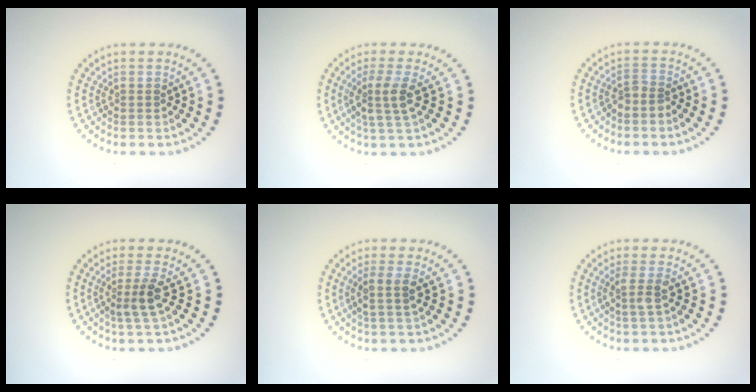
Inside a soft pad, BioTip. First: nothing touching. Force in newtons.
{"total": 2.8, "press": 2.2, "slide": 1.7}
{"total": 1.5, "press": 1.1, "slide": 1.0}
{"total": 2.3, "press": 1.8, "slide": 1.5}
{"total": 2.2, "press": 1.8, "slide": 1.2}
{"total": 1.6, "press": 1.3, "slide": 1.1}